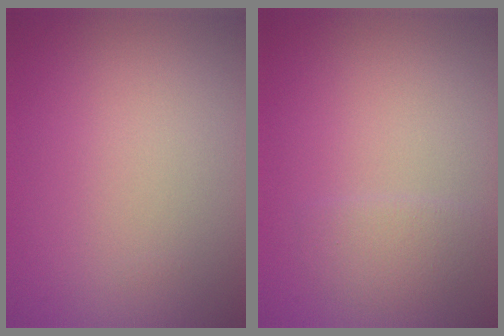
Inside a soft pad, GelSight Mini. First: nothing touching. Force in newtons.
{"total": 1.5, "press": 1.5, "slide": 0.1}